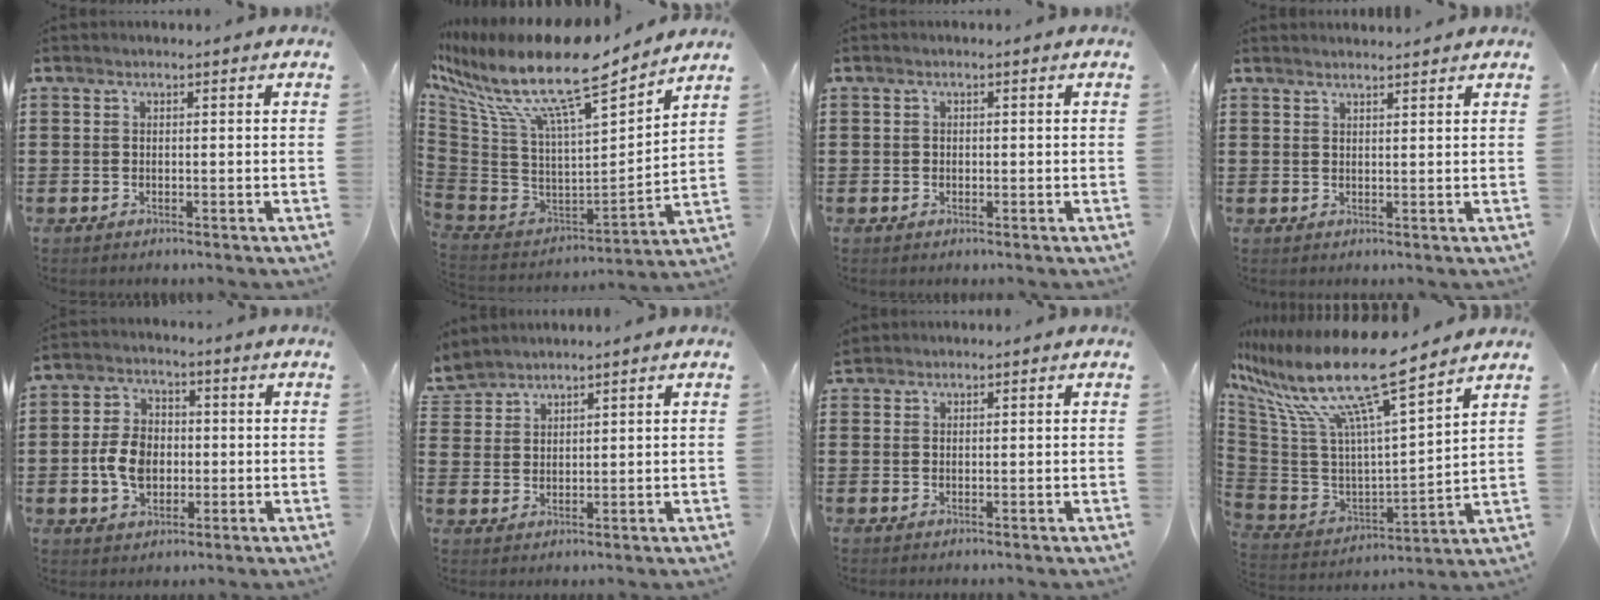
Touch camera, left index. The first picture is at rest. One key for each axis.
{"total": 14.8, "fx": 10.5, "fy": 2.8, "fz": 10.0, "tx": -0.224, "ty": -0.080, "tz": 0.167}
{"total": 0.6, "fx": 0.0, "fy": 0.6, "fz": 0.2, "tx": -0.007, "ty": 0.004, "tz": -0.001}
{"total": 1.4, "fx": 1.4, "fy": 0.0, "fz": 0.3, "tx": -0.010, "ty": 0.001, "tz": 0.026}
{"total": 6.8, "fx": -1.0, "fy": 4.9, "fz": 4.7, "tx": -0.112, "ty": 0.008, "tz": -0.025}
{"total": 3.0, "fx": 2.8, "fy": 0.9, "fz": -0.5, "tx": -0.003, "ty": -0.005, "tz": 0.055}
{"total": 1.1, "fx": 1.0, "fy": 0.3, "fz": 0.1, "tx": -0.006, "ty": 0.002, "tz": 0.021}
{"total": 16.6, "fx": 10.9, "fy": 2.5, "fz": 12.3, "tx": -0.270, "ty": -0.071, "tz": 0.171}